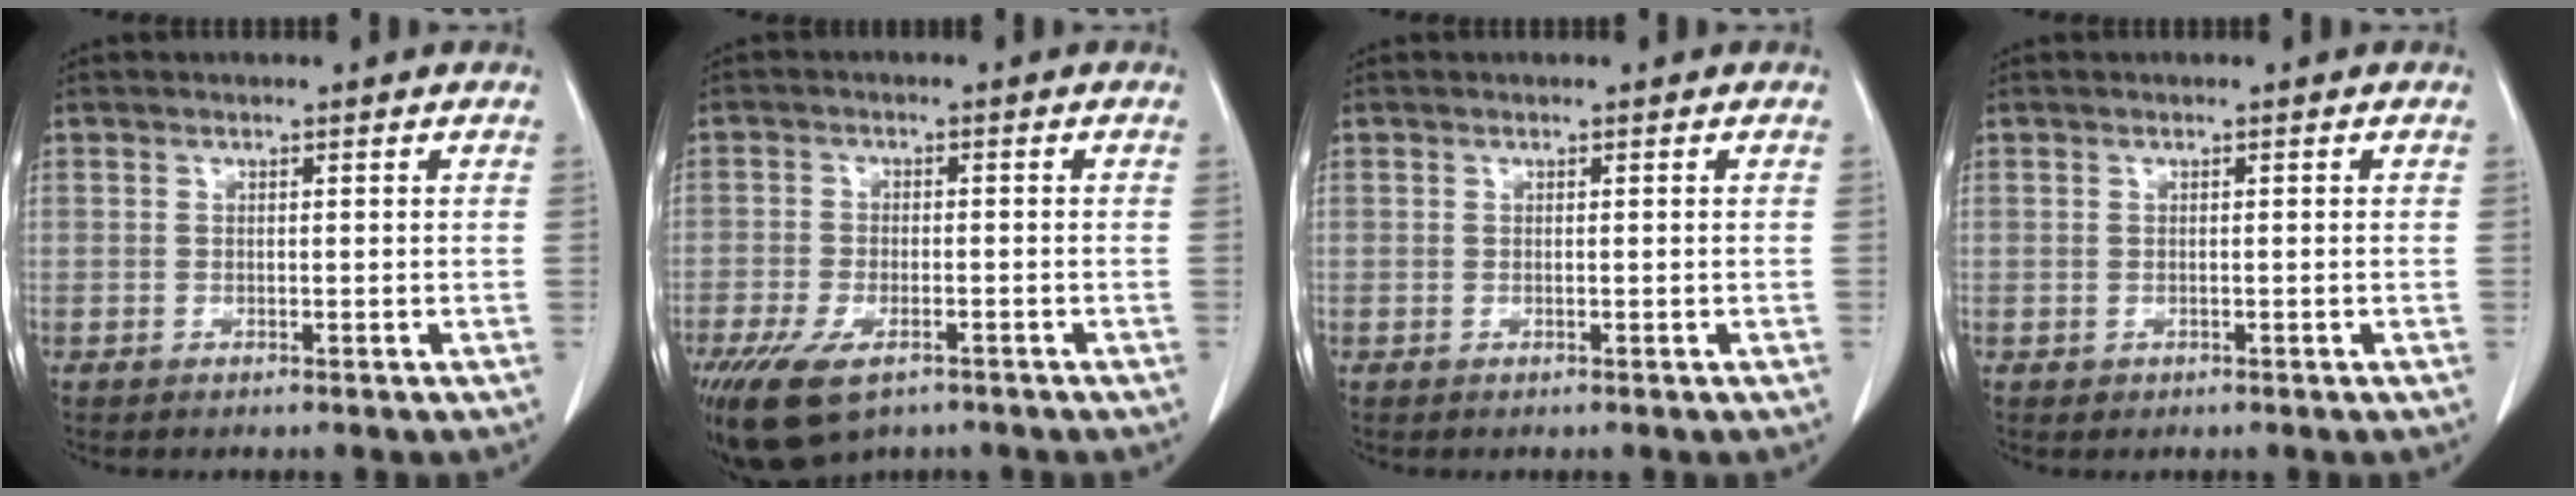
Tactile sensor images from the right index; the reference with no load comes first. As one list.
[{"total": 12.7, "force": [-7.7, 6.2, 7.9], "torque": [-0.178, -0.015, -0.124]}, {"total": 0.0}, {"total": 0.8, "force": [-0.1, 0.7, 0.3], "torque": [-0.005, 0.005, 0.004]}]